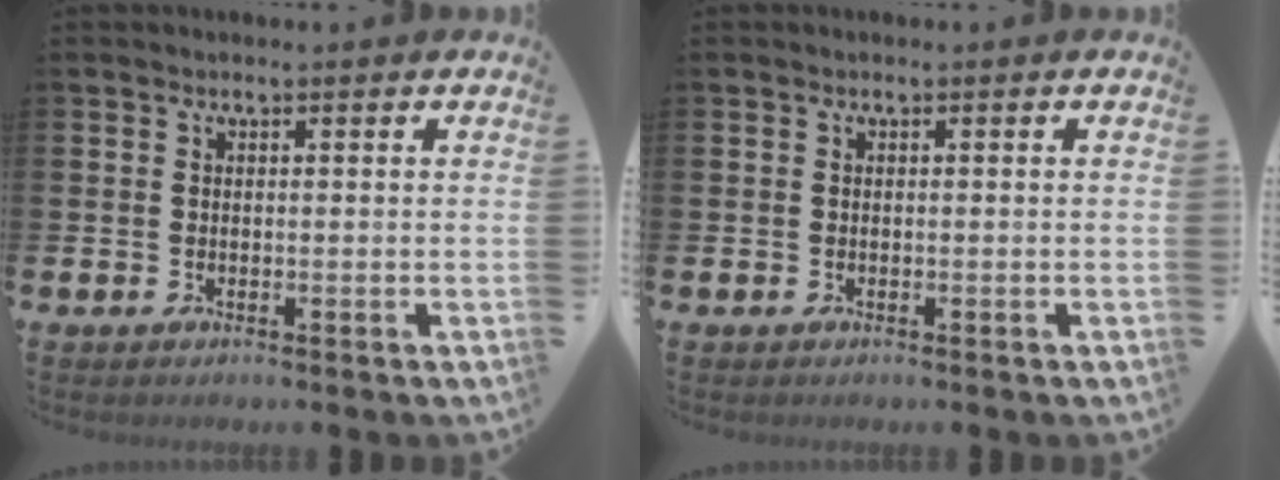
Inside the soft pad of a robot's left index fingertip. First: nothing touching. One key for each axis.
{"total": 0.0}